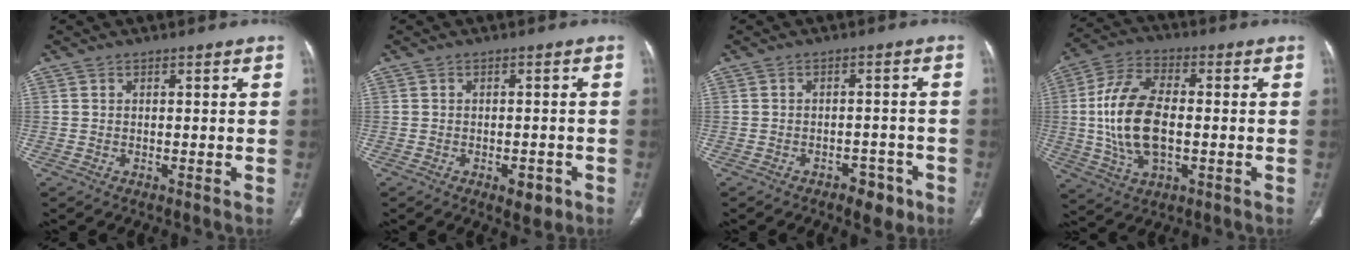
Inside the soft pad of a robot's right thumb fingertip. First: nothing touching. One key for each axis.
{"total": 3.6, "fx": -1.7, "fy": 1.9, "fz": 2.6, "tx": -0.022, "ty": 0.006, "tz": -0.015}
{"total": 4.7, "fx": -2.9, "fy": 2.6, "fz": 2.7, "tx": -0.017, "ty": 0.020, "tz": -0.034}
{"total": 15.4, "fx": -0.7, "fy": 8.3, "fz": 13.0, "tx": -0.258, "ty": 0.014, "tz": -0.012}